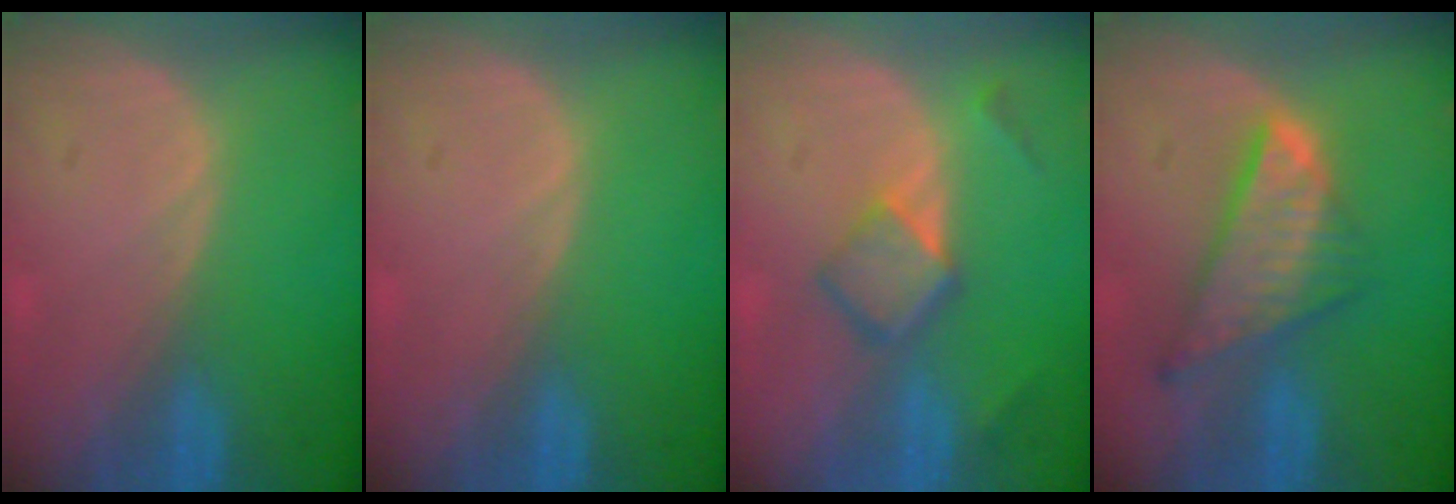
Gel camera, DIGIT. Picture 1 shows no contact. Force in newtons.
{"total": 0.0}
{"total": 5.1, "press": 4.7, "slide": 2.2}
{"total": 8.7, "press": 7.5, "slide": 4.4}